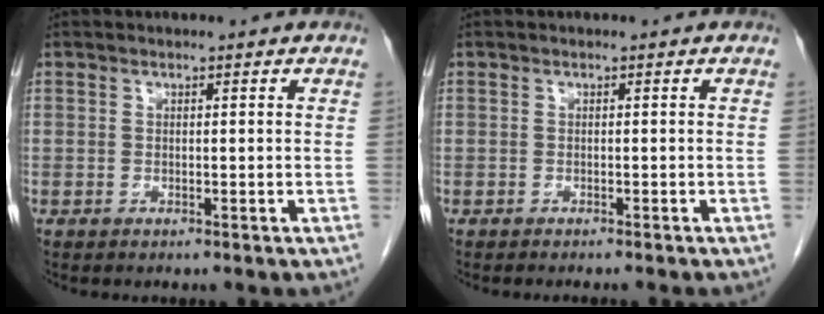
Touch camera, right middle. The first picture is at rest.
{"total": 2.4, "force": [-2.1, -0.1, 1.1], "torque": [-0.012, 0.001, -0.025]}